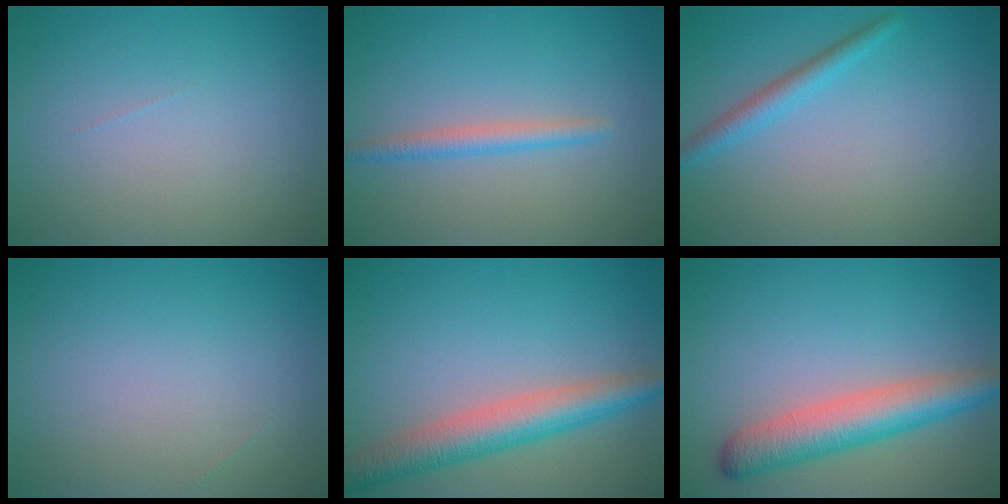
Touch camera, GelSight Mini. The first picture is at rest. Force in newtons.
{"total": 1.9, "press": 1.9, "slide": 0.1}
{"total": 2.0, "press": 2.0, "slide": 0.0}
{"total": 0.0}
{"total": 5.1, "press": 5.1, "slide": 0.2}
{"total": 5.6, "press": 5.6, "slide": 0.2}